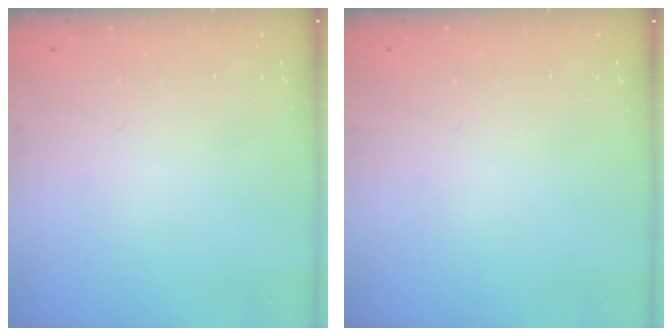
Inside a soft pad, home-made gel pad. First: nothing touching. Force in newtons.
{"total": 0.0}